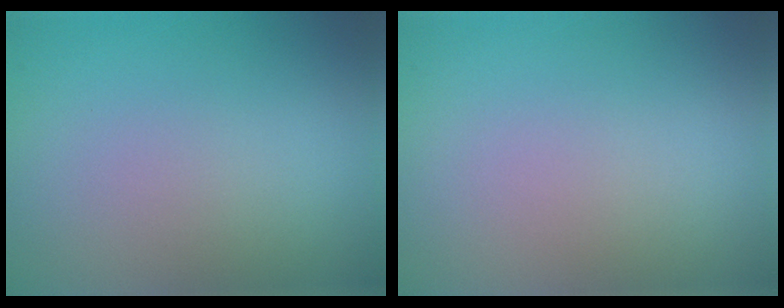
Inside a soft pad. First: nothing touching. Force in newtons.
{"total": 0.0}